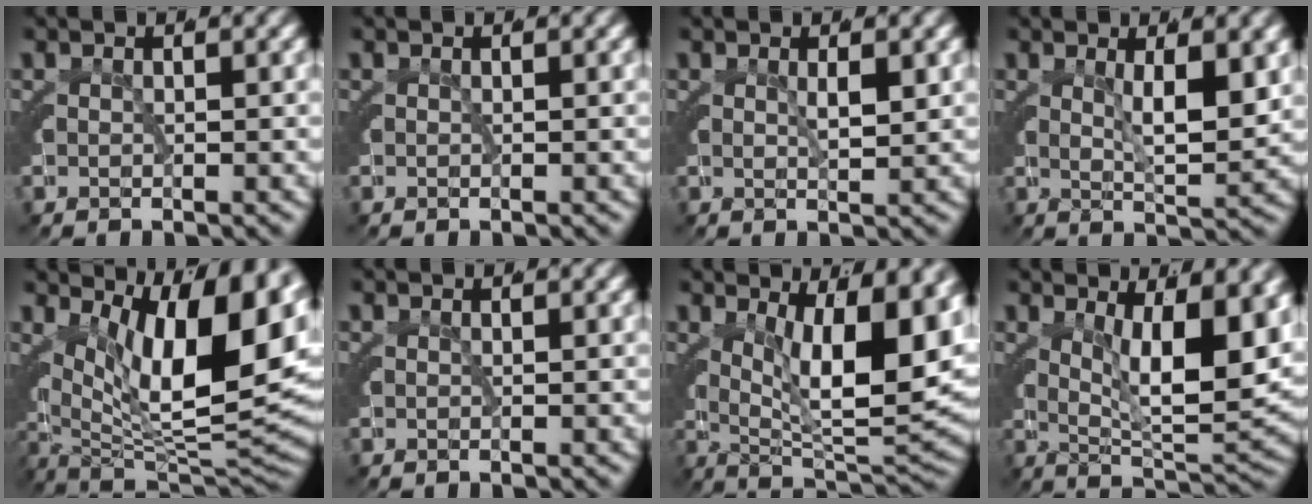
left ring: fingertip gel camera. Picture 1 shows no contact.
{"total": 0.0}
{"total": 1.6, "force": [0.8, -0.4, 1.3], "torque": [-0.020, -0.011, 0.021]}
{"total": 3.5, "force": [1.5, -0.2, 3.2], "torque": [-0.044, -0.015, 0.033]}
{"total": 16.1, "force": [2.9, 7.4, 13.9], "torque": [-0.178, -0.003, 0.056]}
{"total": 0.0}
{"total": 11.1, "force": [2.6, 3.9, 10.1], "torque": [-0.130, -0.008, 0.051]}
{"total": 8.8, "force": [2.4, 2.5, 8.1], "torque": [-0.113, -0.011, 0.049]}